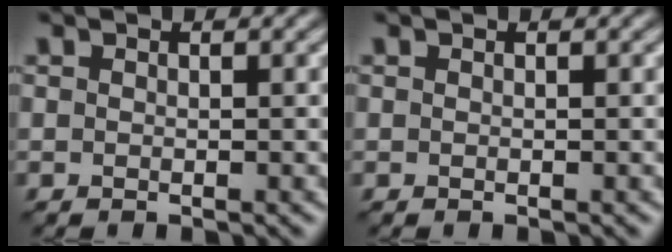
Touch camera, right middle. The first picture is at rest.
{"total": 0.0}